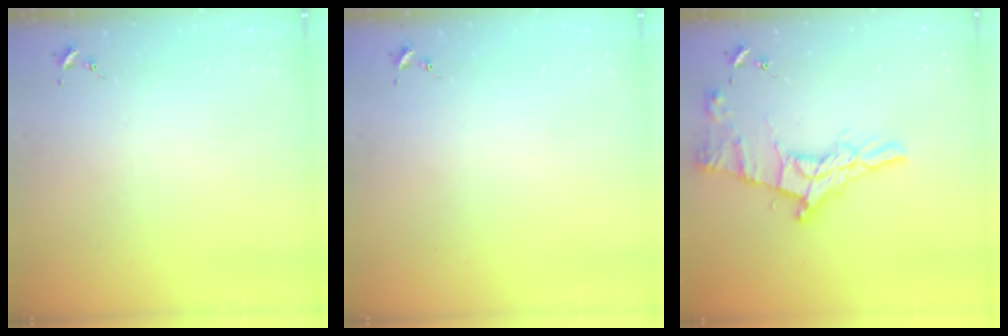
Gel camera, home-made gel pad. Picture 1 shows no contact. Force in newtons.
{"total": 0.0}
{"total": 16.2, "press": 16.1, "slide": 1.0}